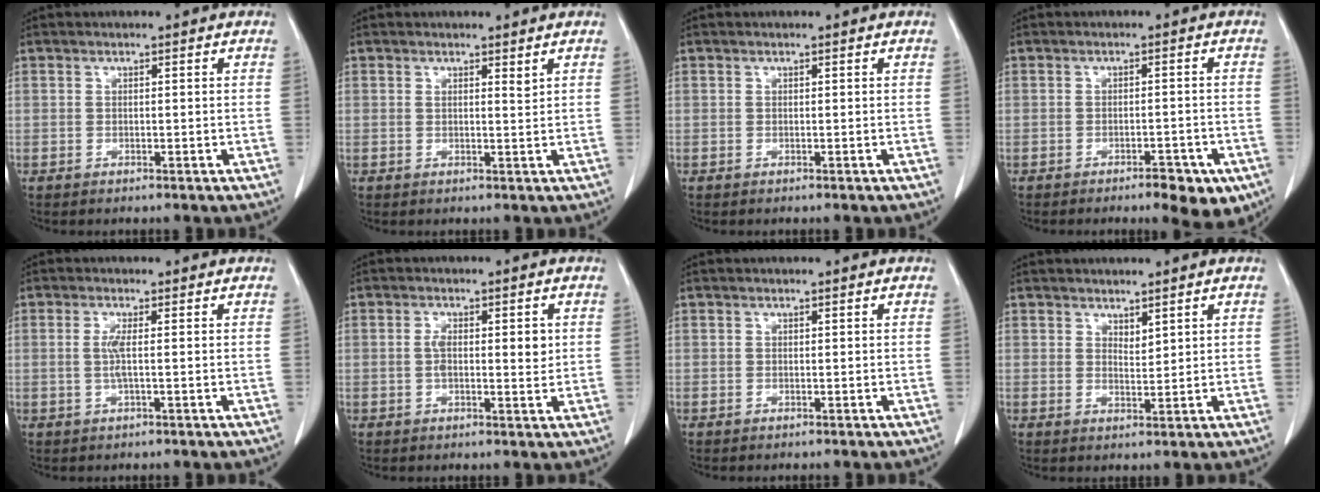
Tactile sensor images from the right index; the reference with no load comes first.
{"total": 1.0, "force": [0.8, 0.1, 0.7], "torque": [-0.012, -0.007, 0.012]}
{"total": 0.0}
{"total": 5.6, "force": [-3.3, 1.7, 4.2], "torque": [-0.044, -0.001, -0.038]}
{"total": 2.2, "force": [0.1, 0.0, 2.2], "torque": [-0.052, -0.001, 0.000]}
{"total": 5.0, "force": [0.6, 1.9, 4.6], "torque": [-0.077, 0.005, 0.009]}
{"total": 0.0}
{"total": 1.8, "force": [1.4, 0.6, 0.9], "torque": [-0.014, -0.009, 0.030]}